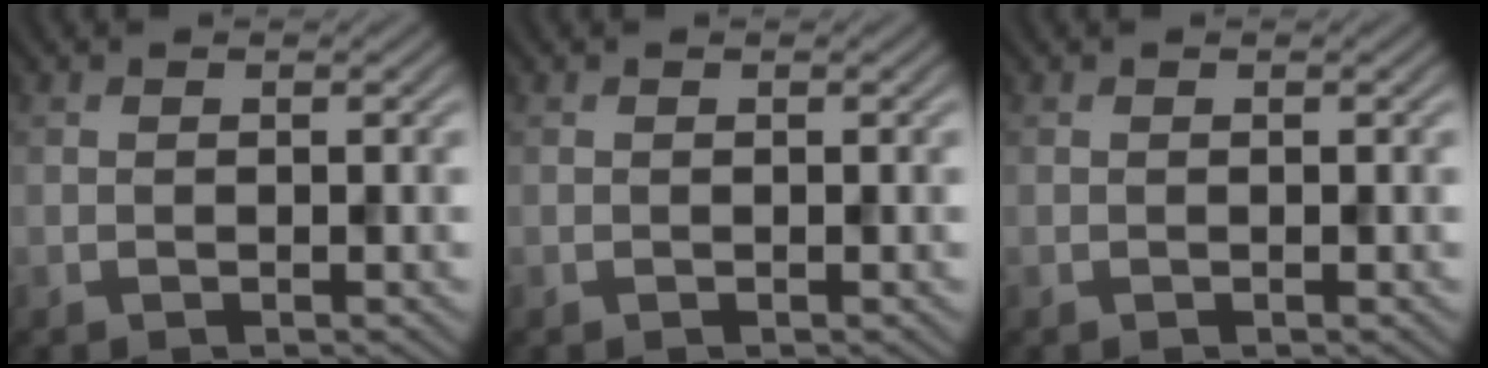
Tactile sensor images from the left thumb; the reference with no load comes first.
{"total": 0.0}
{"total": 0.0}